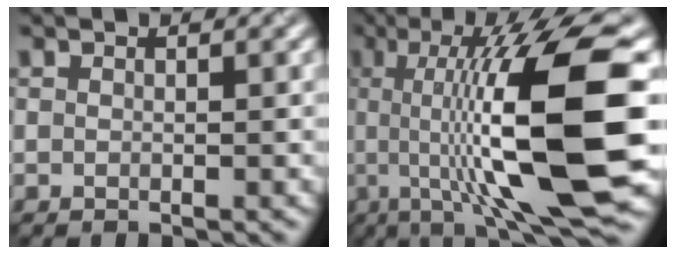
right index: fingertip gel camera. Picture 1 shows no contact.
{"total": 14.8, "force": [0.0, 3.5, 14.4], "torque": [-0.219, 0.008, -0.003]}